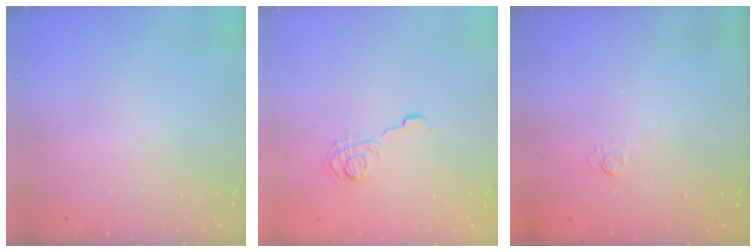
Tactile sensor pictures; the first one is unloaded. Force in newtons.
{"total": 7.5, "press": 7.4, "slide": 0.6}
{"total": 2.1, "press": 1.5, "slide": 1.4}